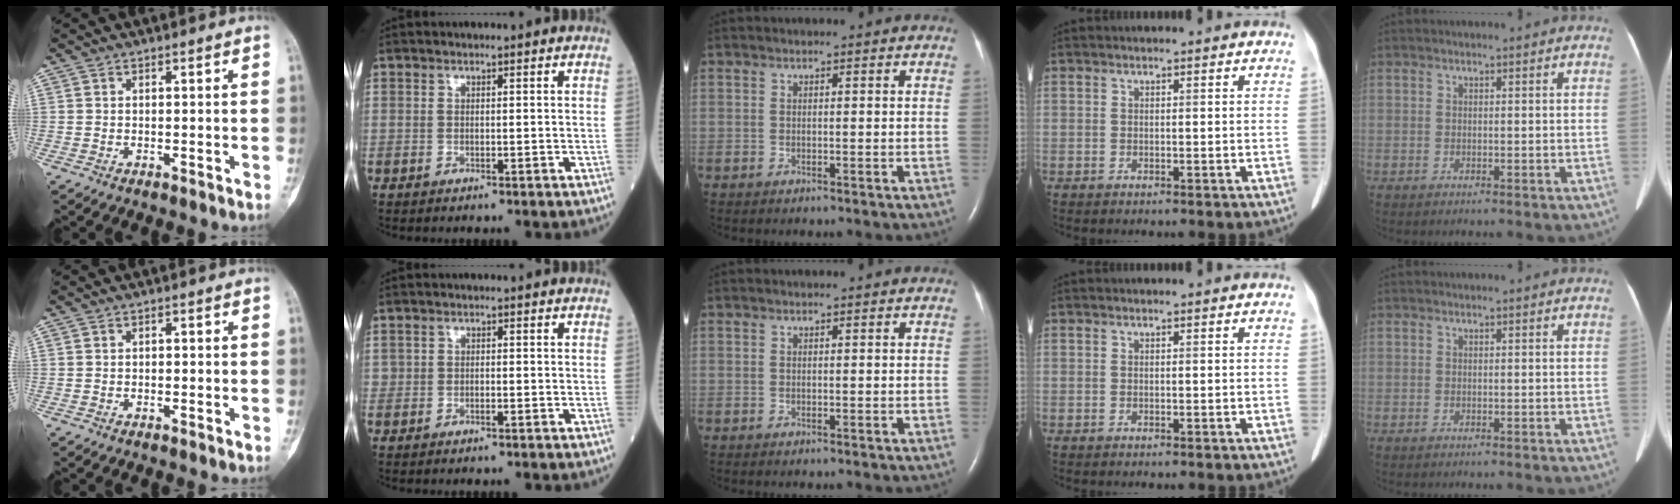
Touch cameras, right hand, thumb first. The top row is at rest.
{"thumb": {"total": 0.9, "force": [-0.1, 0.7, 0.6], "torque": [-0.005, 0.005, -0.003]}, "index": {"total": 0.7, "force": [-0.3, 0.0, 0.6], "torque": [-0.013, 0.002, -0.003]}}